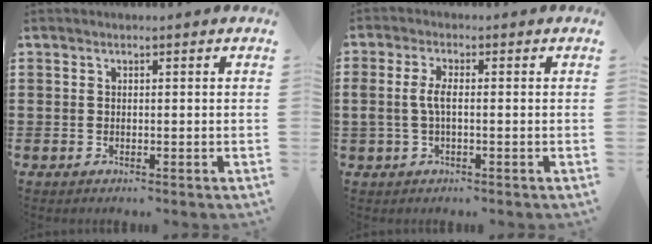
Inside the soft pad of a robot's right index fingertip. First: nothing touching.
{"total": 3.3, "force": [-0.4, 1.1, 3.1], "torque": [-0.079, -0.005, -0.016]}